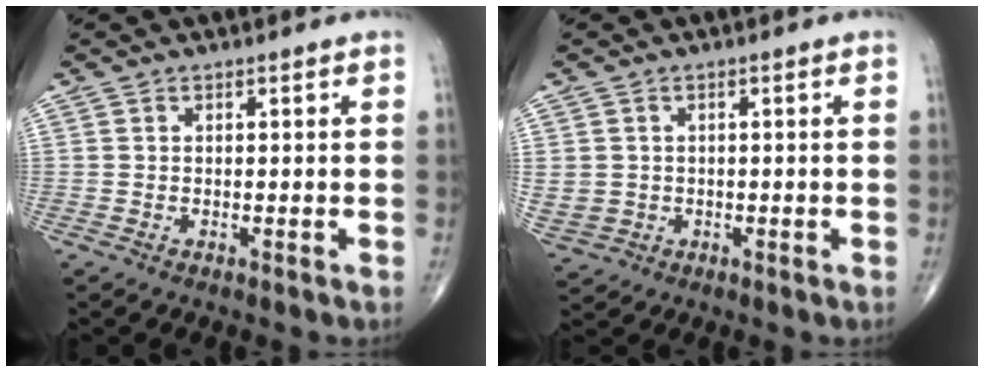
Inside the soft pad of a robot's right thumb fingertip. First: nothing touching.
{"total": 5.9, "force": [-0.5, 5.5, 2.2], "torque": [-0.056, 0.006, 0.010]}